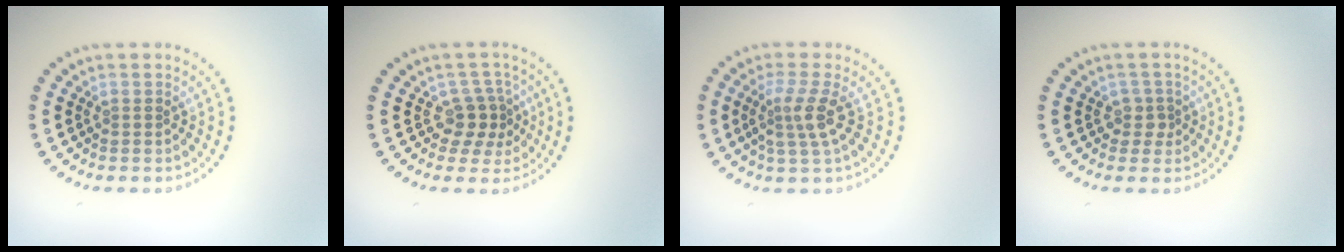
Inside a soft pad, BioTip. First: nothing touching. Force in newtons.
{"total": 2.6, "press": 2.1, "slide": 1.6}
{"total": 2.9, "press": 2.3, "slide": 1.8}
{"total": 1.5, "press": 1.2, "slide": 1.0}